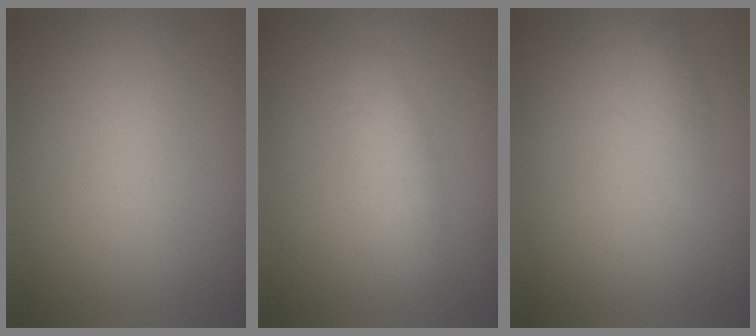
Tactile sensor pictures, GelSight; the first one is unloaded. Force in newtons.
{"total": 2.3}
{"total": 1.4}